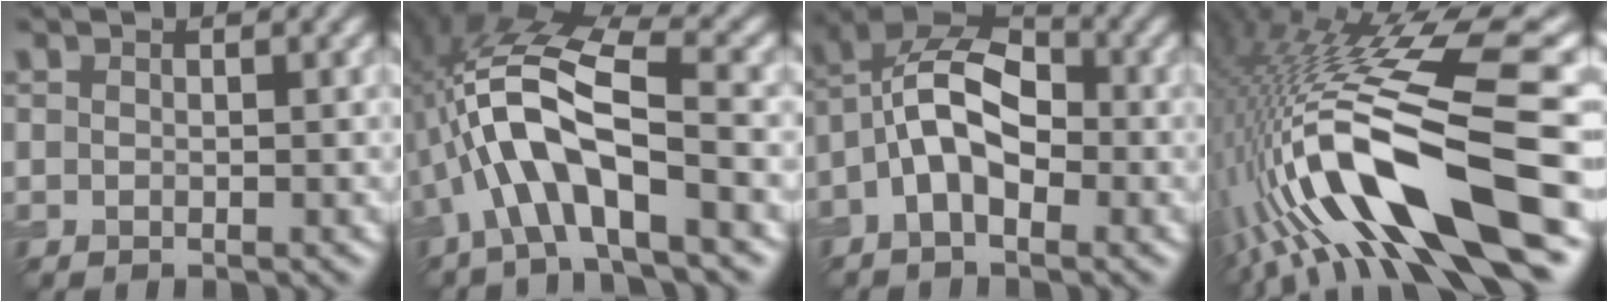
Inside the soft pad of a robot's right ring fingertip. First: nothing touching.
{"total": 8.6, "force": [-1.9, 2.8, 7.9], "torque": [-0.161, 0.018, -0.039]}
{"total": 7.7, "force": [-1.8, 4.2, 6.2], "torque": [-0.107, 0.021, -0.044]}
{"total": 15.6, "force": [-6.1, 3.4, 13.9], "torque": [-0.268, 0.014, -0.093]}